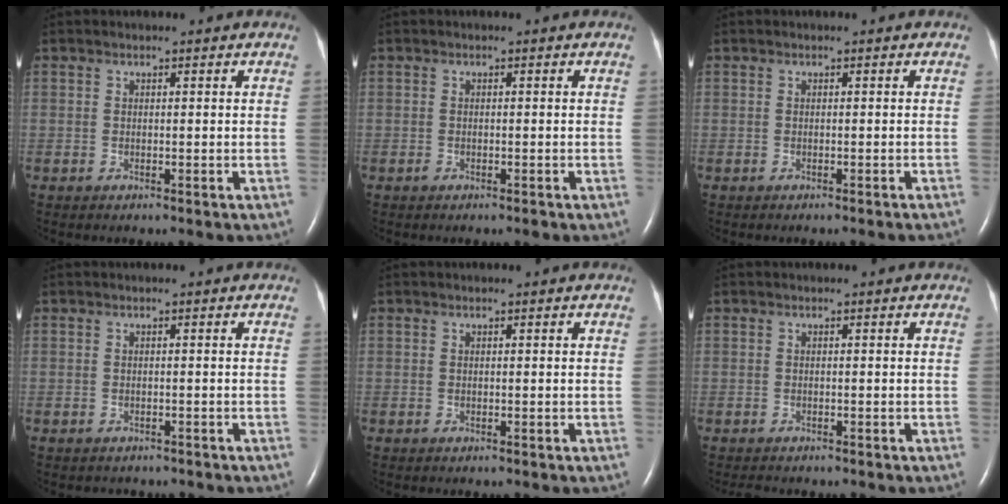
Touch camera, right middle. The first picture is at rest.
{"total": 0.7, "force": [-0.6, 0.2, 0.4], "torque": [-0.007, -0.001, -0.007]}
{"total": 1.4, "force": [-1.2, -0.3, 0.6], "torque": [-0.003, 0.005, -0.014]}
{"total": 2.0, "force": [-1.8, 0.7, 0.3], "torque": [-0.011, -0.003, -0.019]}
{"total": 0.0}
{"total": 1.4, "force": [-1.3, 0.3, 0.4], "torque": [-0.012, -0.005, -0.015]}